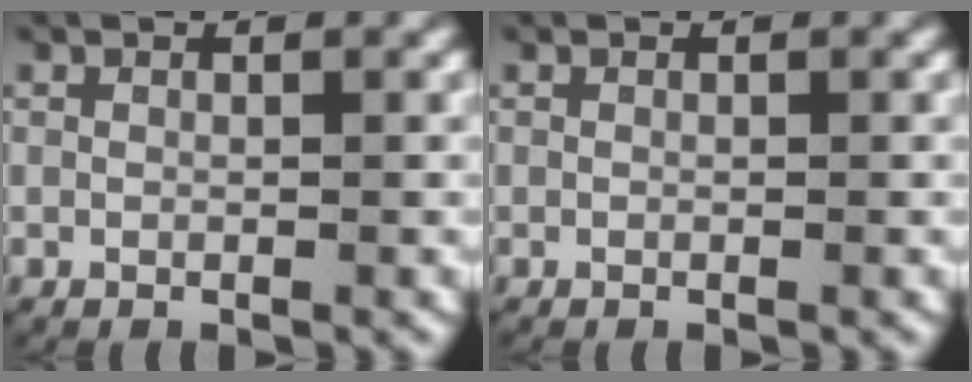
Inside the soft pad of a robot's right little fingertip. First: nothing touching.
{"total": 0.0}